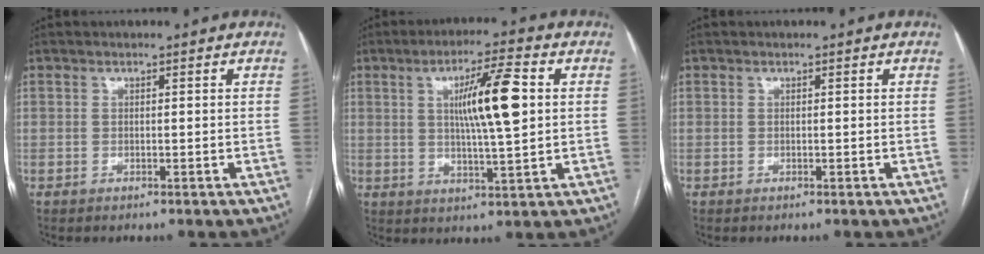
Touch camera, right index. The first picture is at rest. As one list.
[{"total": 10.5, "force": [2.0, 0.8, 10.2], "torque": [-0.174, 0.003, 0.035]}, {"total": 0.0}]